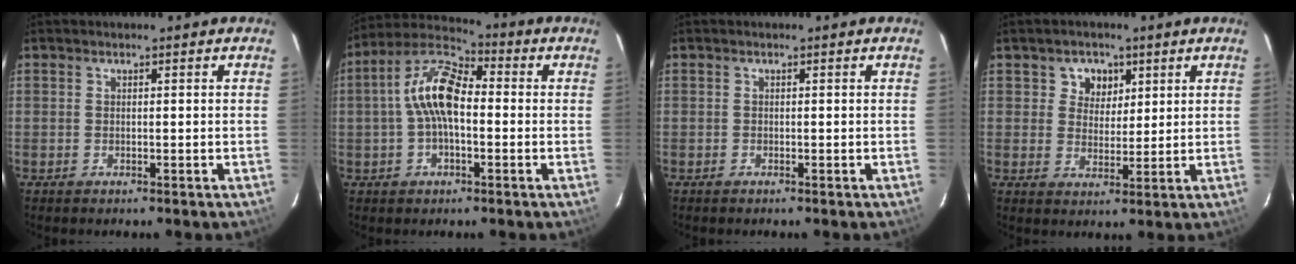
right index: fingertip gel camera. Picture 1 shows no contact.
{"total": 10.6, "force": [-0.5, 5.1, 9.3], "torque": [-0.190, 0.026, -0.015]}
{"total": 0.0}
{"total": 4.9, "force": [2.1, 4.2, 1.2], "torque": [-0.011, 0.006, 0.039]}